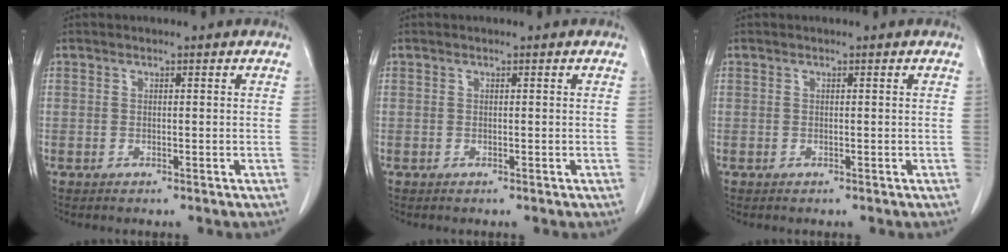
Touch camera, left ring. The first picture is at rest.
{"total": 0.0}
{"total": 0.0}